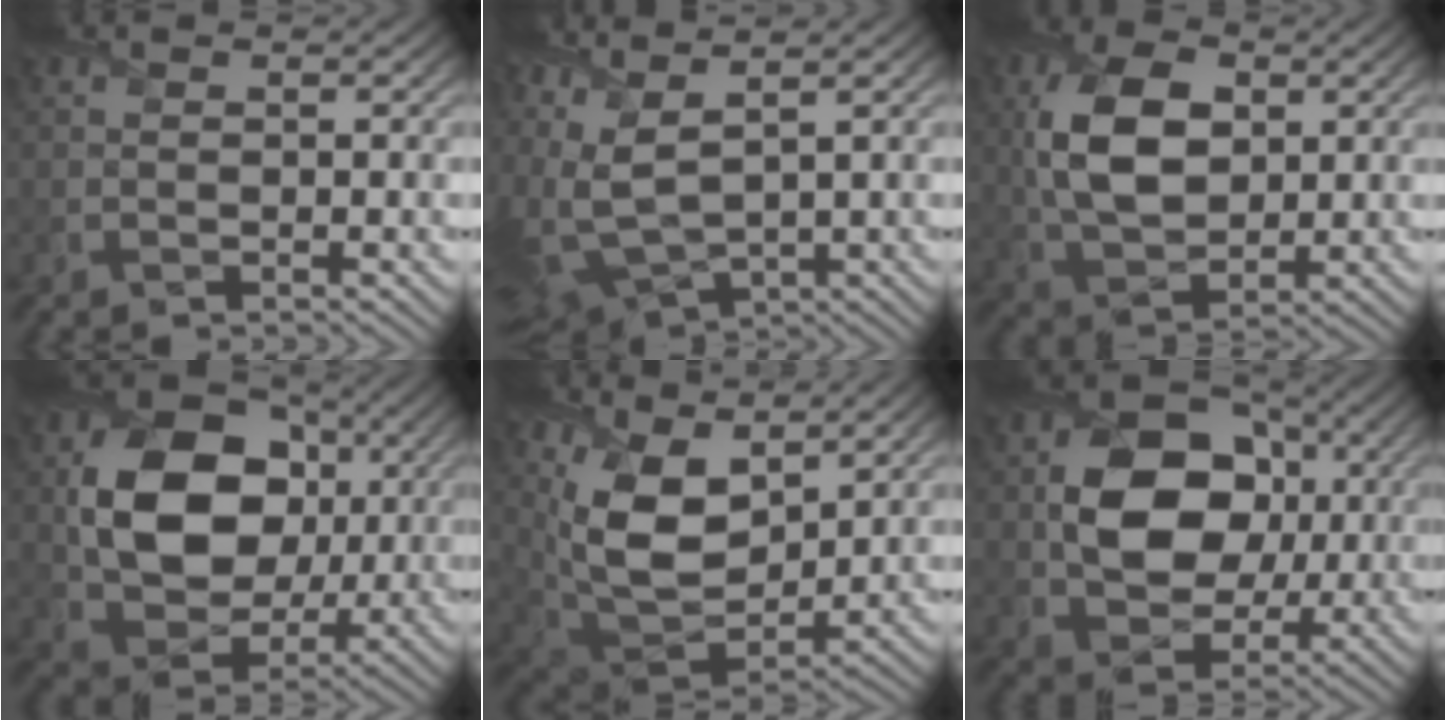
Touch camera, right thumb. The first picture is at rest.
{"total": 10.5, "force": [4.2, 4.6, 8.5], "torque": [-0.230, -0.011, 0.097]}
{"total": 10.2, "force": [1.9, 6.4, 7.8], "torque": [-0.181, 0.005, 0.038]}
{"total": 13.9, "force": [1.8, 10.6, 8.8], "torque": [-0.164, -0.007, 0.037]}
{"total": 12.0, "force": [5.5, 6.9, 8.1], "torque": [-0.190, -0.014, 0.110]}
{"total": 12.3, "force": [1.2, 9.3, 7.9], "torque": [-0.145, -0.004, 0.018]}